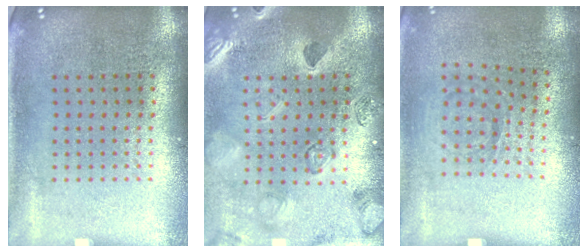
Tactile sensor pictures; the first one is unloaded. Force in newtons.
{"total": 2.5, "press": 2.4, "slide": 0.5}
{"total": 1.0, "press": 0.8, "slide": 0.6}